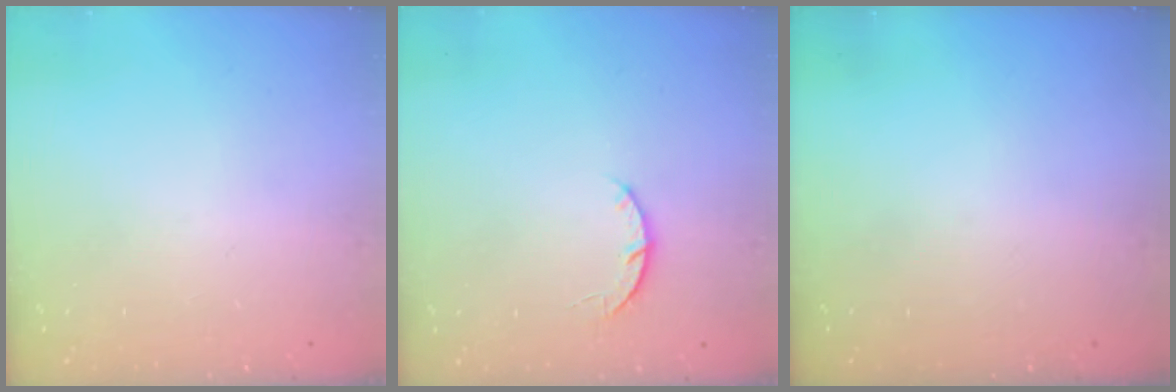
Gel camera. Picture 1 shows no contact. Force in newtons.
{"total": 4.0, "press": 4.0, "slide": 0.5}
{"total": 0.0}